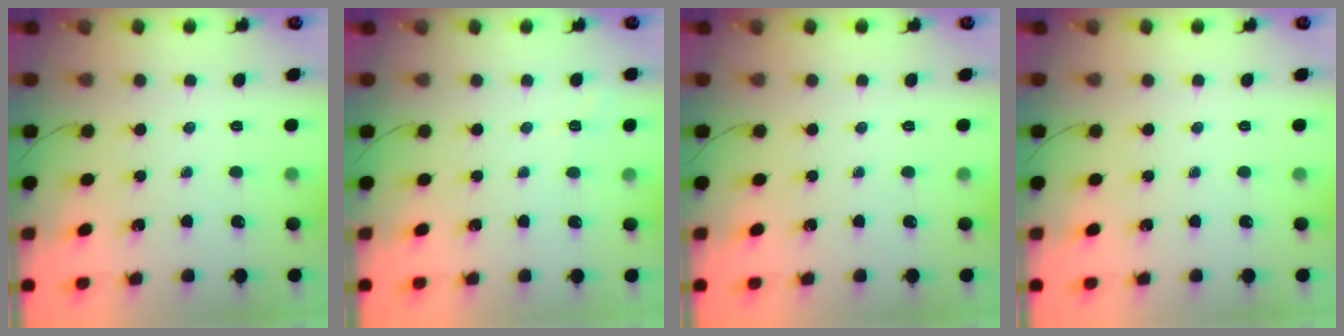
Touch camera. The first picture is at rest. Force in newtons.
{"total": 3.1, "press": 2.7, "slide": 1.5}
{"total": 0.0}
{"total": 0.0}